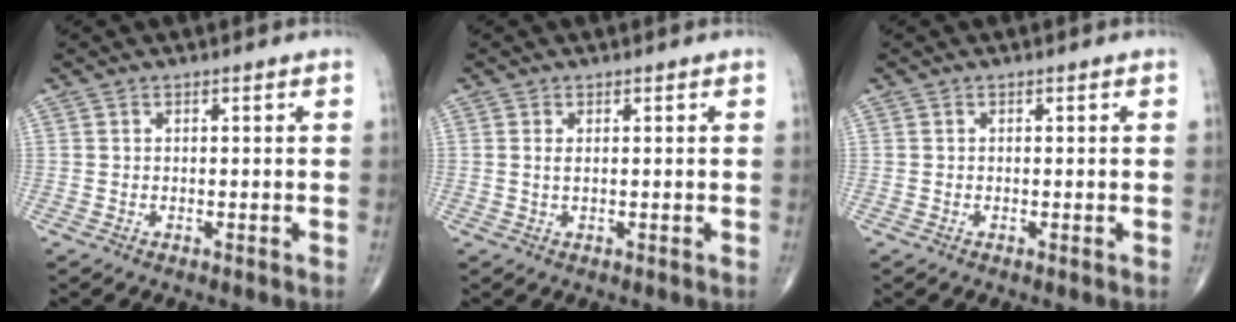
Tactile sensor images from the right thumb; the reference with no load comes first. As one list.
[{"total": 1.0, "force": [0.2, 0.4, 0.9], "torque": [-0.022, -0.001, 0.006]}, {"total": 0.0}]